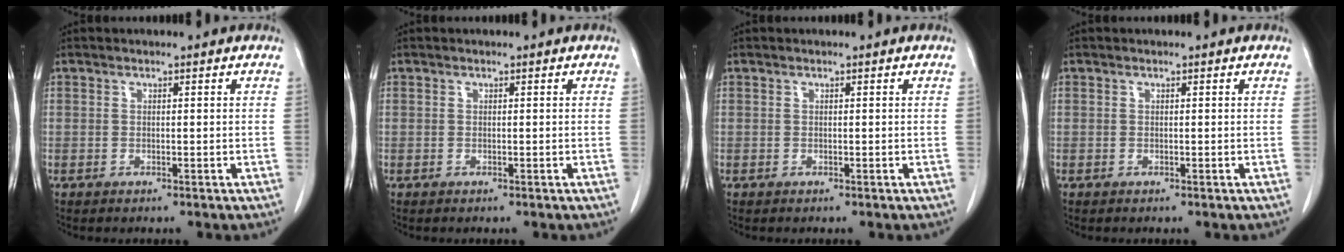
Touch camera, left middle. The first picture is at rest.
{"total": 0.0}
{"total": 0.0}
{"total": 0.0}